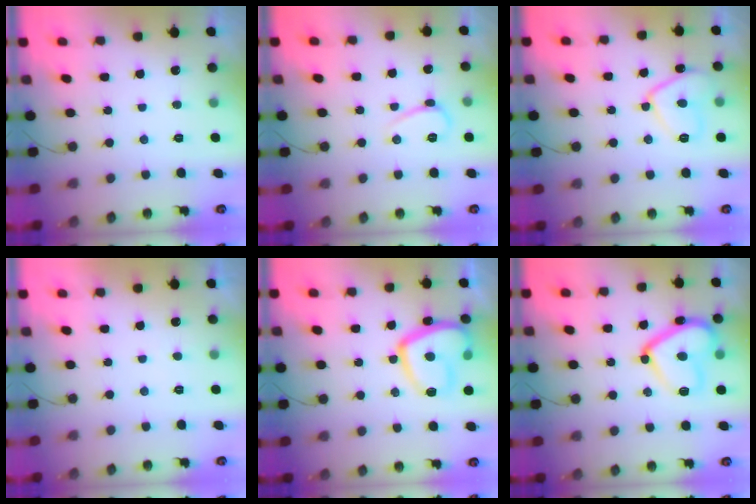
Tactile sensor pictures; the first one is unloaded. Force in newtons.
{"total": 3.8, "press": 3.8, "slide": 0.5}
{"total": 10.9, "press": 10.9, "slide": 1.1}
{"total": 0.9, "press": 0.8, "slide": 0.4}
{"total": 16.8, "press": 16.7, "slide": 2.0}
{"total": 15.8, "press": 15.8, "slide": 1.1}